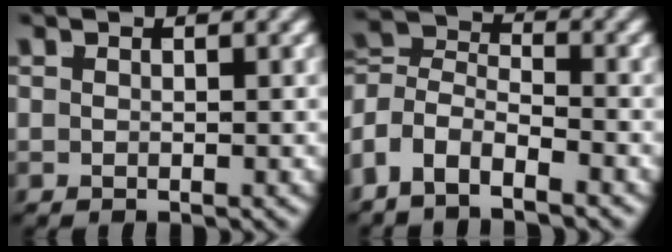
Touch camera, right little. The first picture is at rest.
{"total": 7.7, "force": [-2.2, 6.8, 2.8], "torque": [-0.093, -0.029, -0.049]}